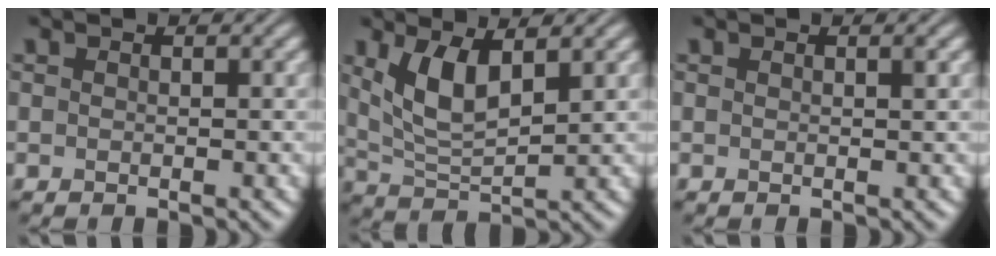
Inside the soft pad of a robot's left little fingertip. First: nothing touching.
{"total": 5.0, "force": [2.1, 2.0, 4.1], "torque": [-0.094, -0.006, 0.047]}
{"total": 0.5, "force": [0.3, 0.1, 0.4], "torque": [-0.004, 0.000, 0.005]}